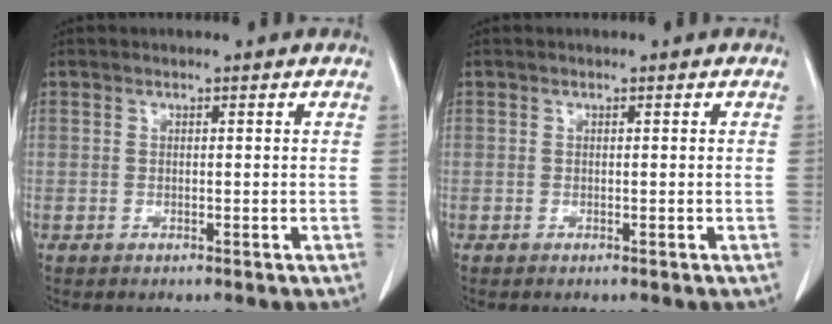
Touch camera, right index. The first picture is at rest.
{"total": 0.0}